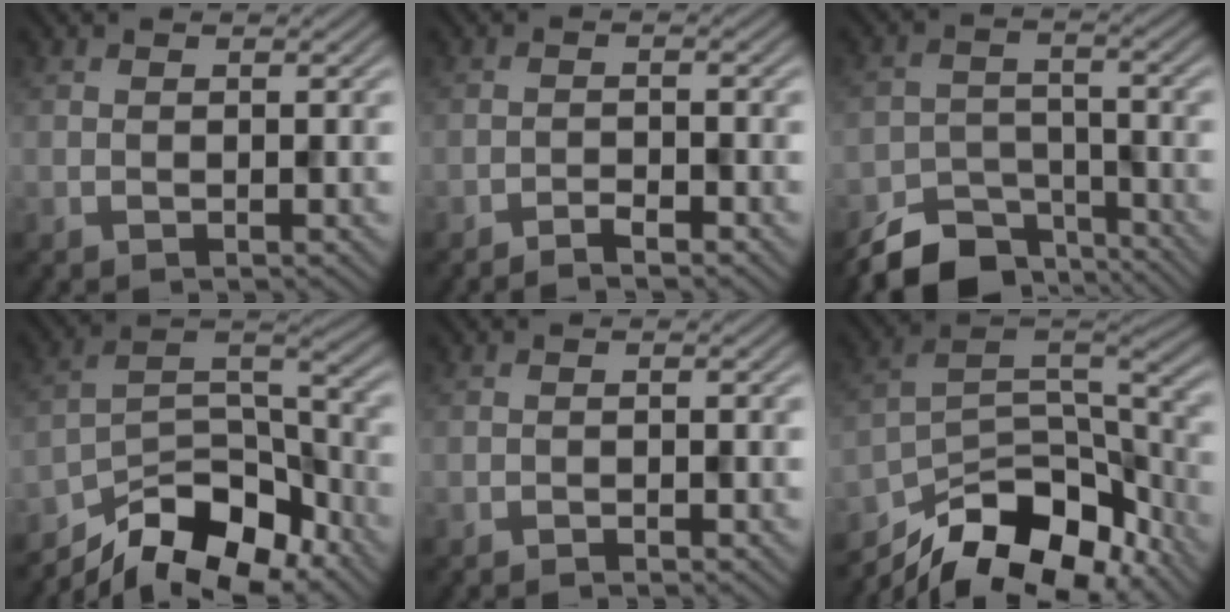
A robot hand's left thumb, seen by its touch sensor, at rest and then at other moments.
{"total": 2.0, "force": [-1.7, 0.2, 0.9], "torque": [-0.016, 0.002, -0.034]}
{"total": 8.0, "force": [-6.4, 3.7, 3.0], "torque": [-0.054, -0.011, -0.112]}
{"total": 12.8, "force": [-10.0, 4.6, 6.4], "torque": [-0.108, -0.001, -0.182]}
{"total": 0.6, "force": [-0.6, -0.1, 0.2], "torque": [-0.003, 0.002, -0.011]}
{"total": 14.3, "force": [-11.1, 5.4, 7.4], "torque": [-0.145, -0.009, -0.184]}